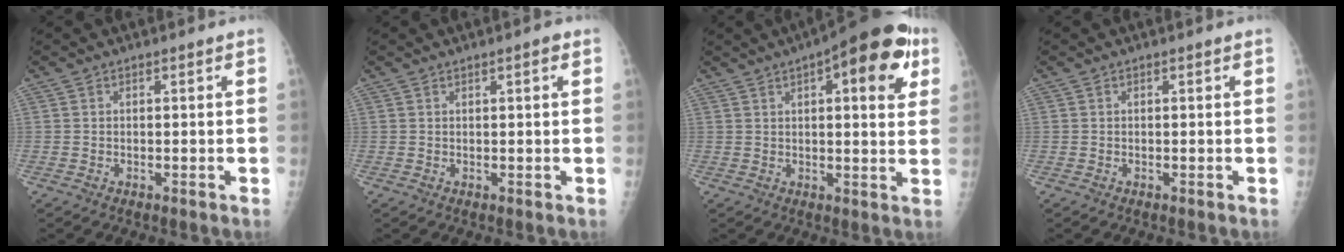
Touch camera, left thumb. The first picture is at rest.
{"total": 1.5, "force": [0.7, 0.3, 1.2], "torque": [-0.018, 0.000, 0.008]}
{"total": 16.8, "force": [6.9, 5.8, 14.1], "torque": [-0.160, -0.003, 0.082]}
{"total": 0.0}